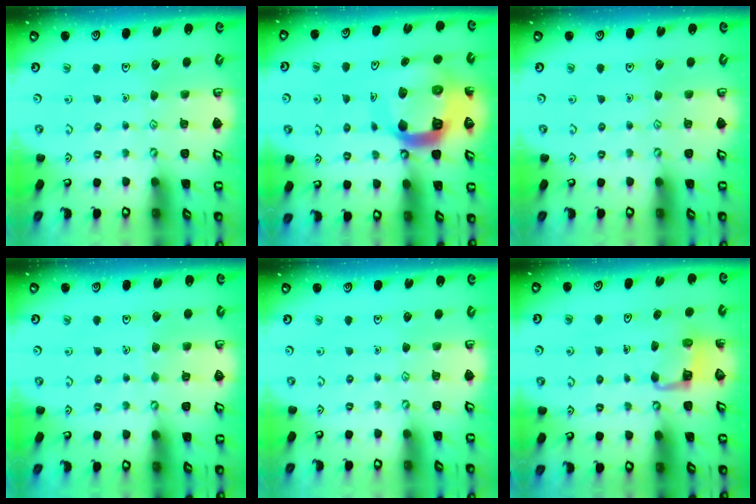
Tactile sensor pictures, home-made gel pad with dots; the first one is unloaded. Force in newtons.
{"total": 17.1, "press": 17.0, "slide": 1.8}
{"total": 0.0}
{"total": 2.7, "press": 2.7, "slide": 0.2}
{"total": 0.0}
{"total": 3.9, "press": 3.9, "slide": 0.1}